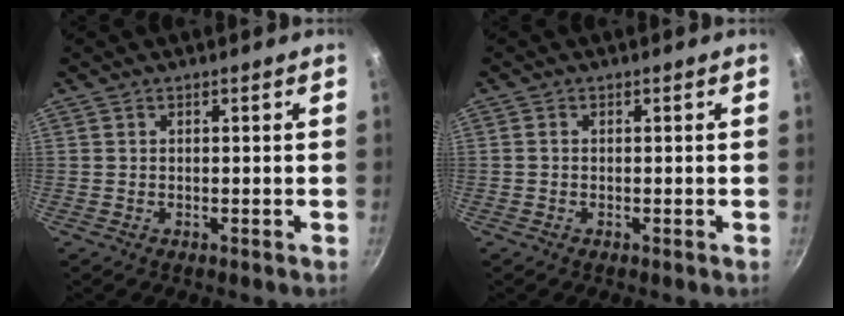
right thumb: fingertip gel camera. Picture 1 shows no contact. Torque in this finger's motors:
{"motor_torque": [-0.45, -0.02, -0.21, -0.05, 0.07]}